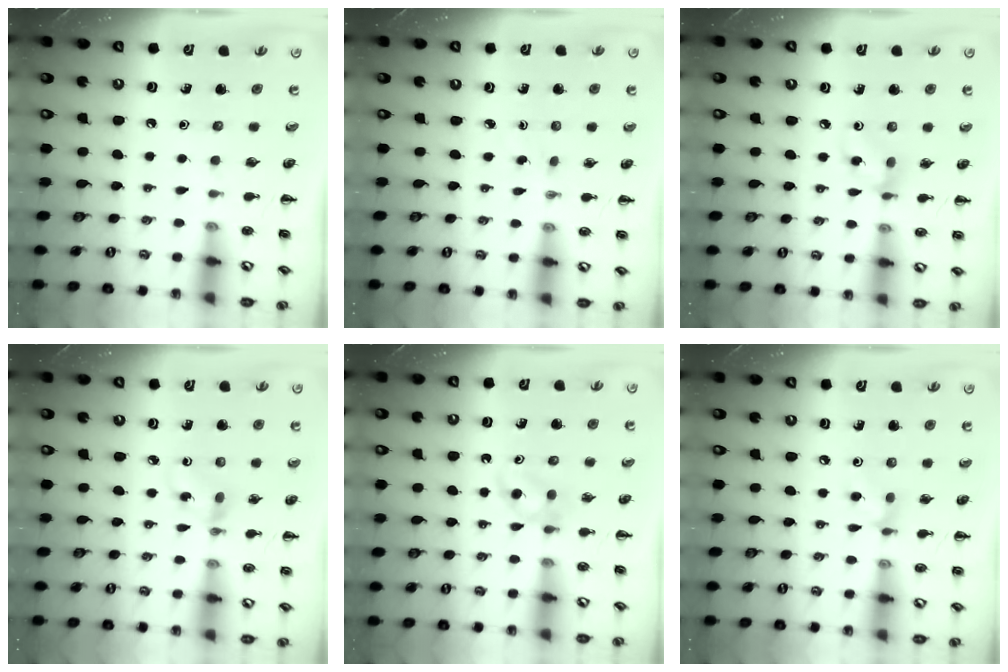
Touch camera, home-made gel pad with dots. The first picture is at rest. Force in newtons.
{"total": 0.9, "press": 0.7, "slide": 0.5}
{"total": 4.8, "press": 4.8, "slide": 0.2}
{"total": 2.9, "press": 2.7, "slide": 0.9}
{"total": 2.9, "press": 2.6, "slide": 1.3}
{"total": 3.9, "press": 3.8, "slide": 0.8}